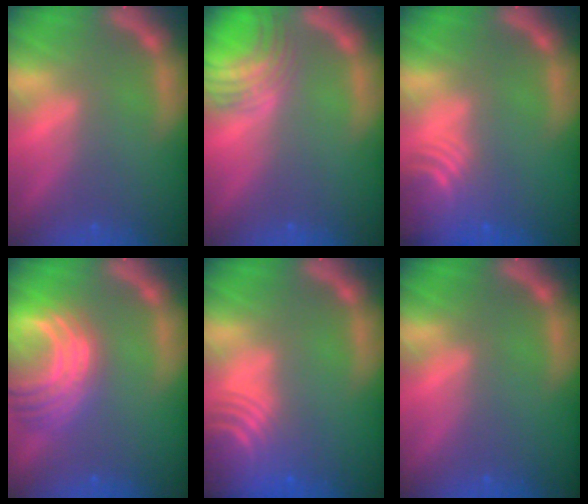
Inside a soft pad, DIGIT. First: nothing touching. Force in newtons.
{"total": 6.1}
{"total": 6.5}
{"total": 9.5}
{"total": 10.1}
{"total": 0.0}